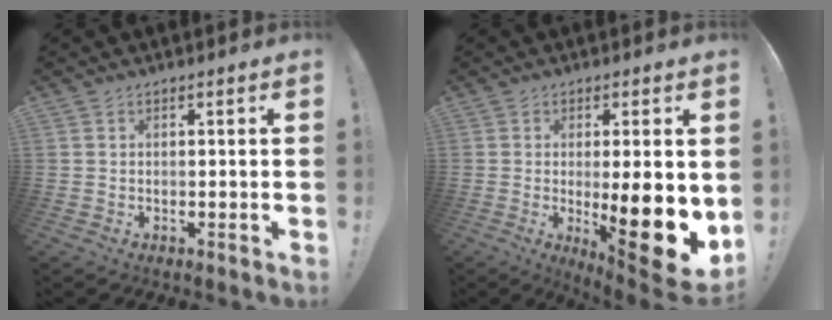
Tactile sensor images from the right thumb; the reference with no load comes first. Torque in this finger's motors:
{"motor_torque": [0.09, 0.77, 1.75, 0.17, 0.09]}